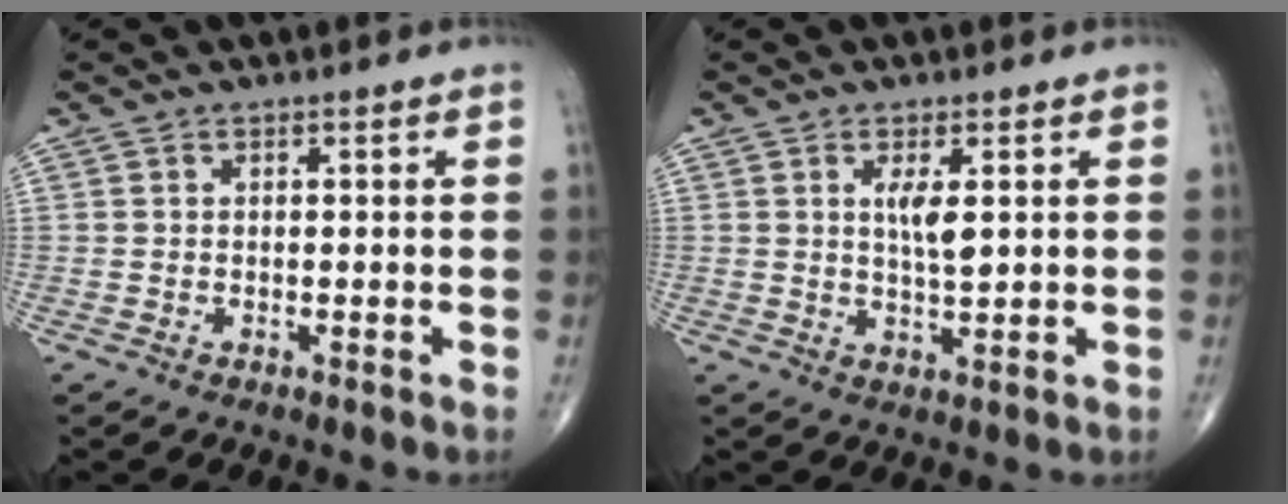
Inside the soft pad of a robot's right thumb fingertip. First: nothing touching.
{"total": 4.4, "force": [1.2, 1.2, 4.0], "torque": [-0.075, -0.014, 0.023]}